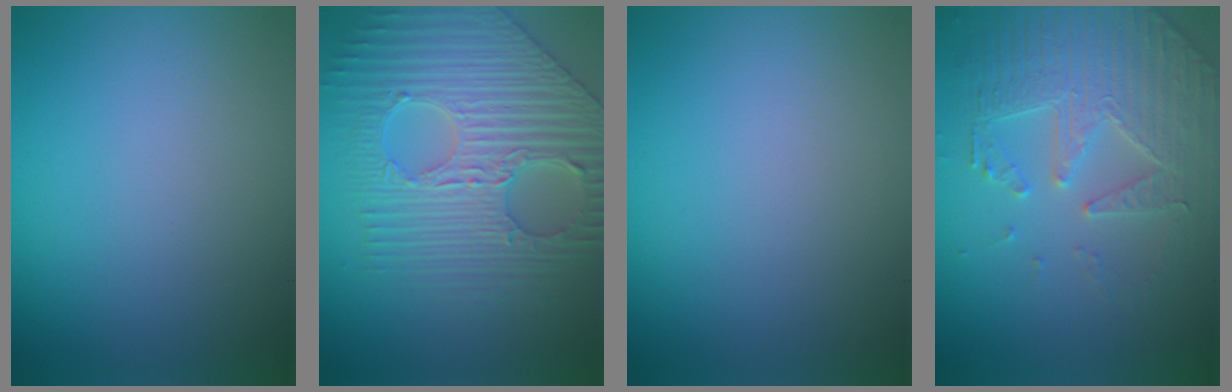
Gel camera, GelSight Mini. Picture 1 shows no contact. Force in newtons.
{"total": 6.4, "press": 5.5, "slide": 3.3}
{"total": 0.0}
{"total": 4.4, "press": 4.2, "slide": 1.3}